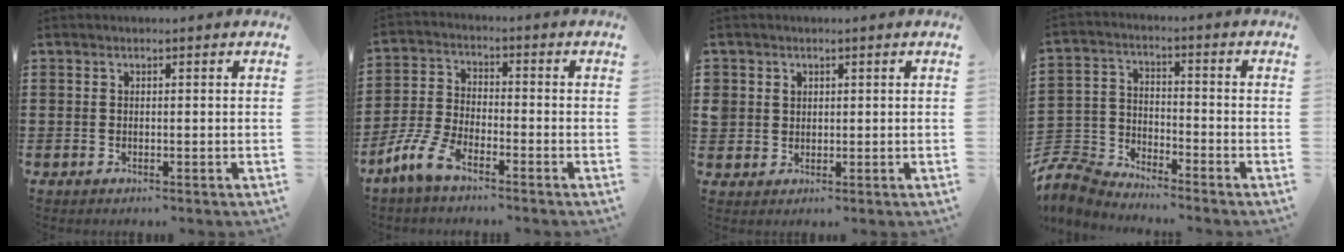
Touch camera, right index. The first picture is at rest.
{"total": 6.4, "force": [-5.0, 1.7, 3.7], "torque": [-0.109, -0.010, -0.105]}
{"total": 2.2, "force": [0.8, 2.1, 0.3], "torque": [-0.015, 0.013, 0.013]}
{"total": 5.9, "force": [-5.6, 1.6, 1.0], "torque": [-0.052, -0.003, -0.121]}